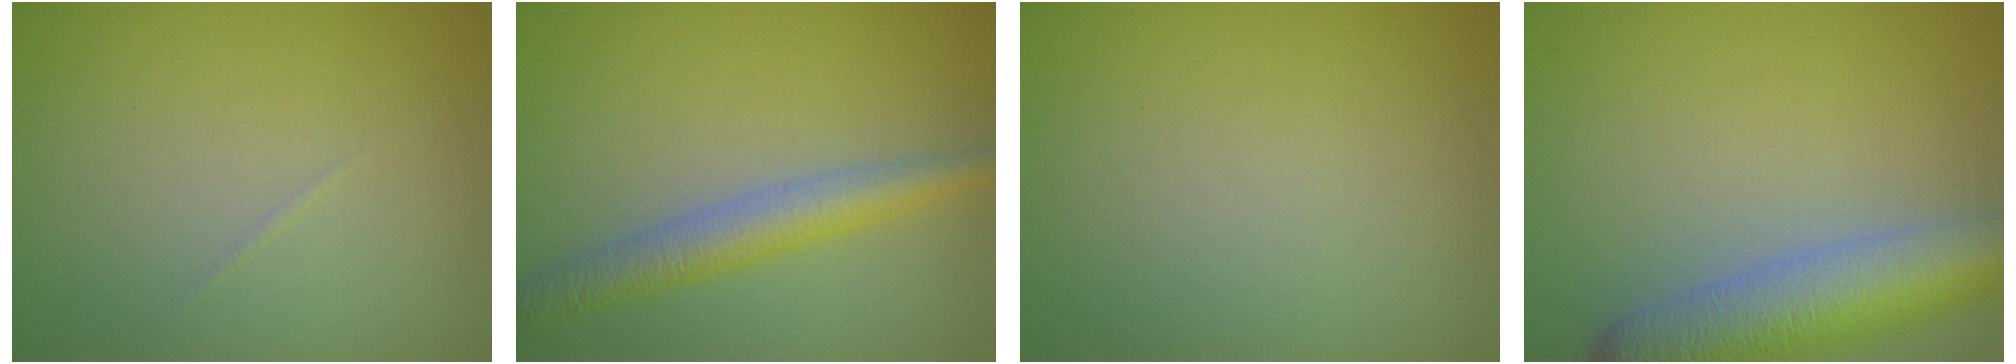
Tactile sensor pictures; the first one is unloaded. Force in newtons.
{"total": 3.9, "press": 3.9, "slide": 0.1}
{"total": 0.0}
{"total": 8.3, "press": 8.2, "slide": 0.7}